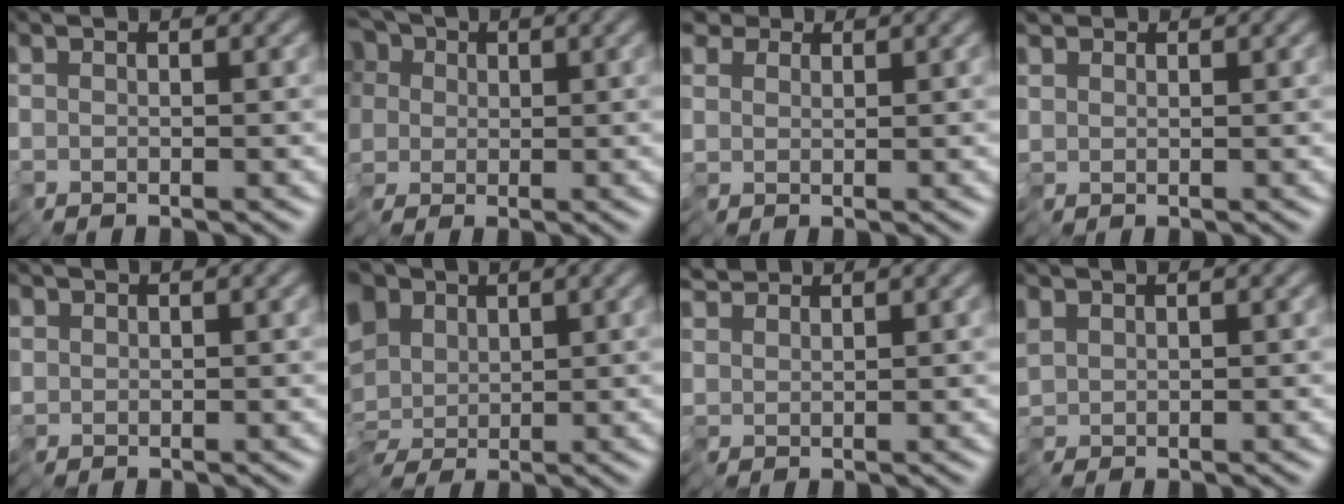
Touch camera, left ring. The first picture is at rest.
{"total": 13.1, "force": [6.2, 9.0, 7.2], "torque": [-0.151, 0.043, 0.069]}
{"total": 4.5, "force": [2.3, 3.5, 1.7], "torque": [-0.039, 0.023, 0.031]}
{"total": 1.6, "force": [0.9, 1.2, 0.0], "torque": [-0.002, 0.011, 0.026]}
{"total": 1.1, "force": [0.5, 1.0, -0.2], "torque": [0.009, 0.007, 0.015]}
{"total": 10.7, "force": [2.9, 7.8, 6.8], "torque": [-0.142, 0.027, 0.018]}
{"total": 2.0, "force": [1.8, 0.8, 0.2], "torque": [-0.015, 0.011, 0.037]}
{"total": 1.5, "force": [1.1, 0.9, 0.3], "torque": [-0.019, 0.007, 0.023]}